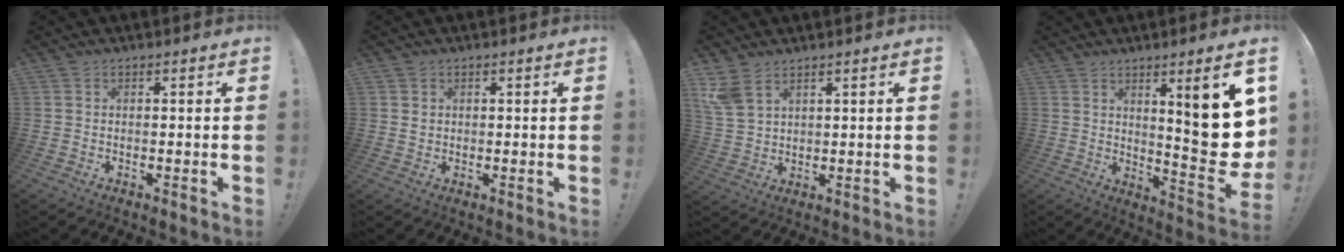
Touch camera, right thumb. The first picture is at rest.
{"total": 1.5, "force": [0.5, 1.4, 0.1], "torque": [0.005, 0.000, 0.008]}
{"total": 6.7, "force": [4.3, 3.6, 3.6], "torque": [-0.081, -0.011, 0.087]}
{"total": 16.6, "force": [5.0, 3.3, 15.4], "torque": [-0.188, -0.053, 0.077]}